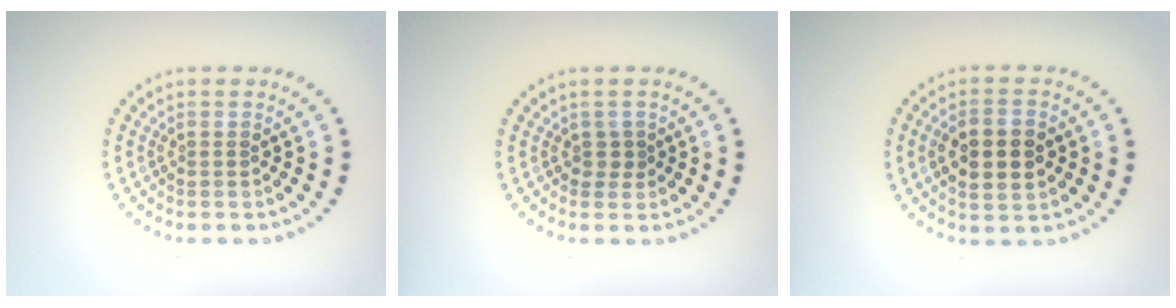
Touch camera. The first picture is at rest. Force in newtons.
{"total": 1.0, "press": 0.8, "slide": 0.6}
{"total": 4.8, "press": 4.8, "slide": 0.2}